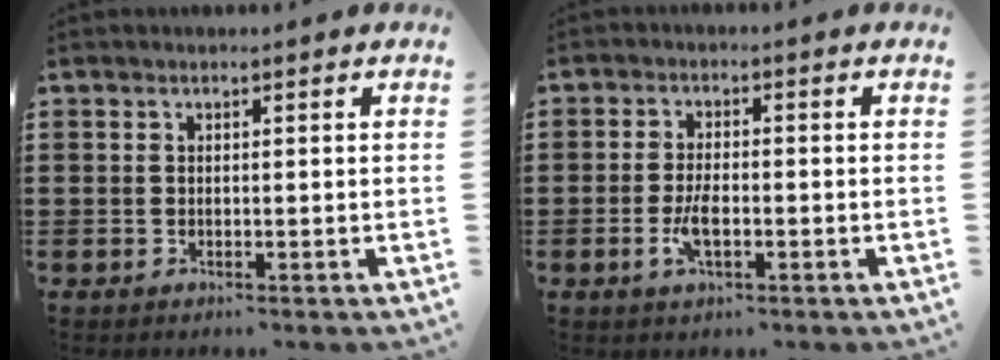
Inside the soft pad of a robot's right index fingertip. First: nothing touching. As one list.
[{"total": 4.1, "force": [-1.2, 1.6, 3.5], "torque": [-0.075, 0.000, -0.025]}]